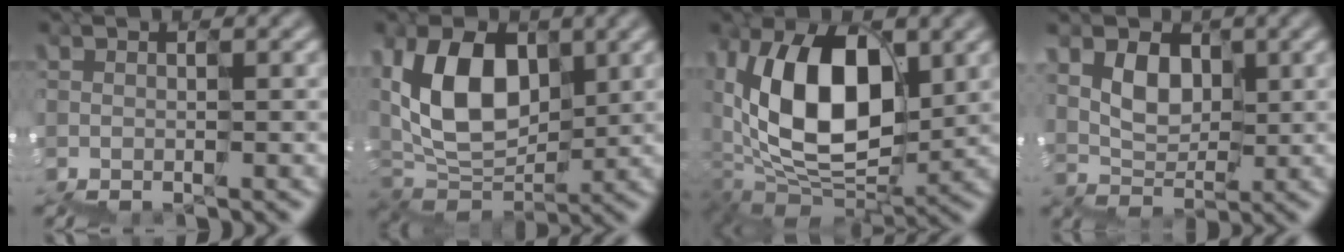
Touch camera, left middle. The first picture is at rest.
{"total": 7.0, "force": [2.5, 4.9, 4.3], "torque": [-0.104, 0.016, 0.036]}
{"total": 9.2, "force": [3.0, 5.8, 6.5], "torque": [-0.118, 0.009, 0.053]}
{"total": 2.2, "force": [1.5, 1.5, -0.5], "torque": [-0.006, 0.009, 0.031]}